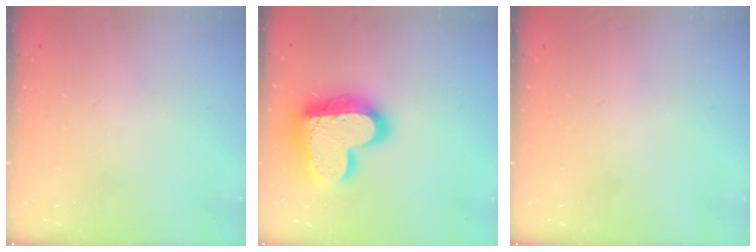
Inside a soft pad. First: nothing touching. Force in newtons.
{"total": 21.7, "press": 21.6, "slide": 1.9}
{"total": 0.0}